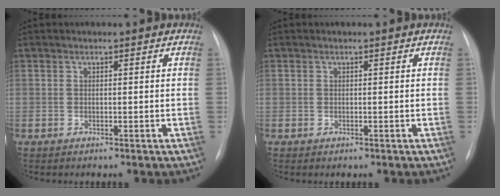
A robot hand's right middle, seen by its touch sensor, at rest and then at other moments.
{"total": 0.0}